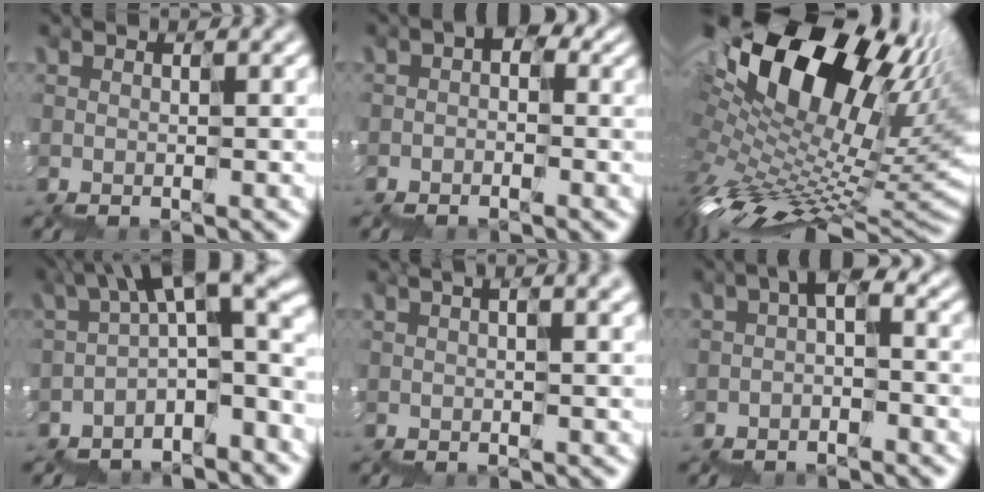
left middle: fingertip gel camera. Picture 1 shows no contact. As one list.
[{"total": 2.3, "force": [-0.3, 1.7, 1.6], "torque": [-0.026, 0.011, -0.007]}, {"total": 16.2, "force": [4.2, 9.2, 12.6], "torque": [-0.218, 0.010, 0.098]}, {"total": 7.7, "force": [-1.2, 3.0, 7.0], "torque": [-0.115, 0.025, -0.028]}, {"total": 5.5, "force": [1.5, 2.6, 4.6], "torque": [-0.040, 0.027, 0.017]}, {"total": 1.5, "force": [-0.7, 0.4, 1.3], "torque": [-0.035, 0.008, -0.017]}]